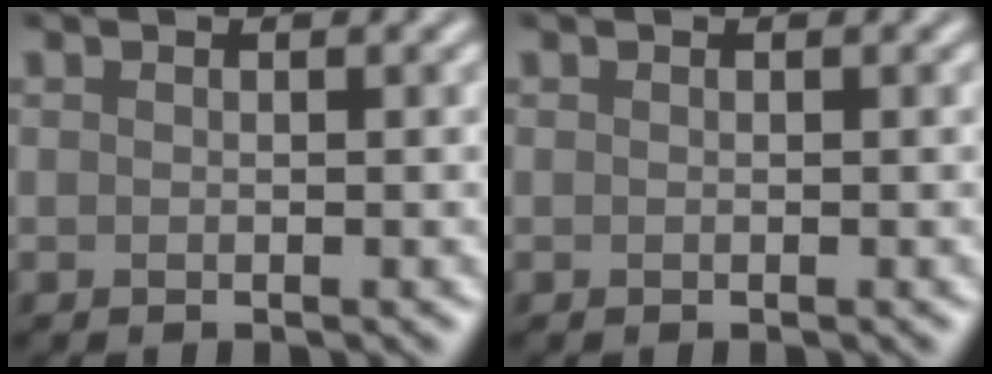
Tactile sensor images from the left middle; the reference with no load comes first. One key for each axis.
{"total": 0.0}